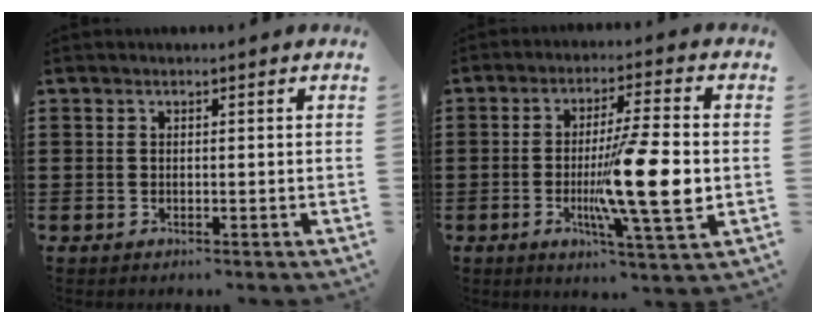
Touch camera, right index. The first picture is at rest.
{"total": 13.6, "force": [-1.9, 1.9, 13.3], "torque": [-0.226, -0.018, -0.038]}